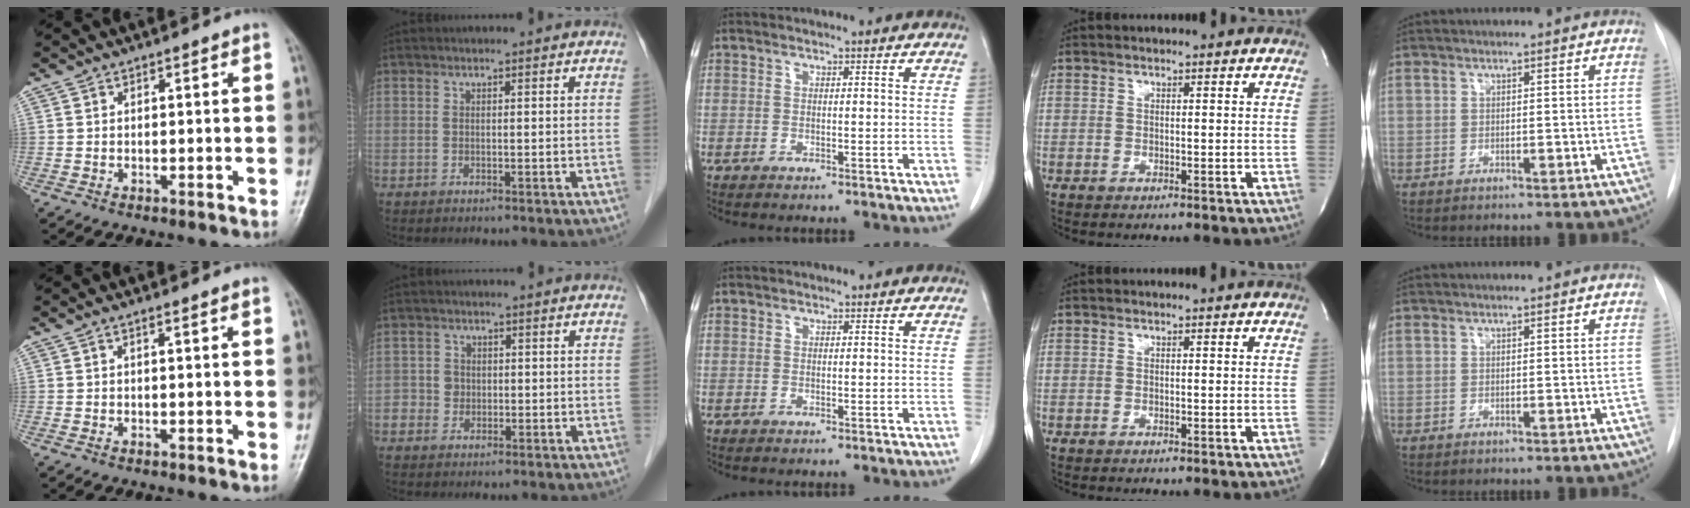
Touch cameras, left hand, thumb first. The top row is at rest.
{"thumb": {"total": 0.6, "force": [-0.1, 0.0, 0.6], "torque": [-0.016, 0.009, 0.000]}, "index": {"total": 2.7, "force": [-0.3, 2.6, 0.4], "torque": [-0.002, 0.009, -0.005]}}